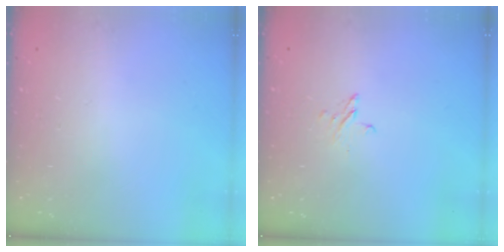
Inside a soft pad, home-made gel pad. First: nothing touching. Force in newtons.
{"total": 2.4, "press": 2.4, "slide": 0.2}